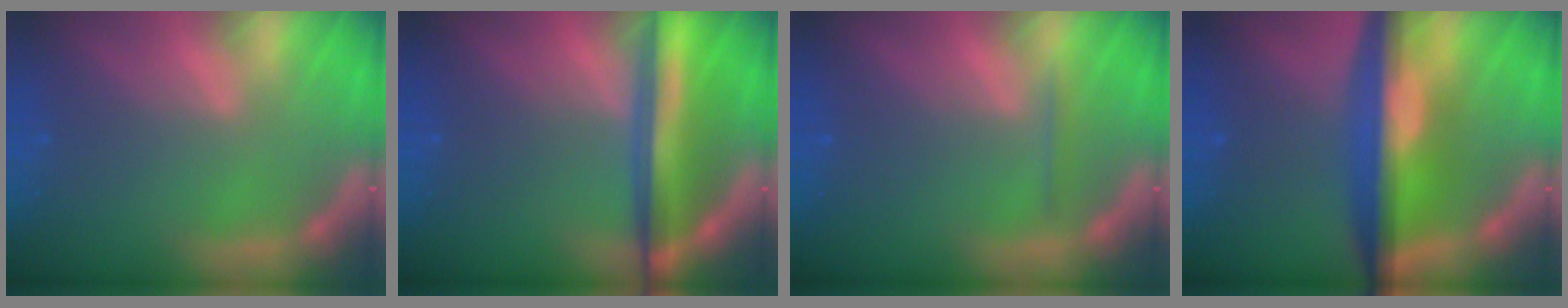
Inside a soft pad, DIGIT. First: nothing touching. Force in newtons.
{"total": 7.6}
{"total": 0.9}
{"total": 9.6}